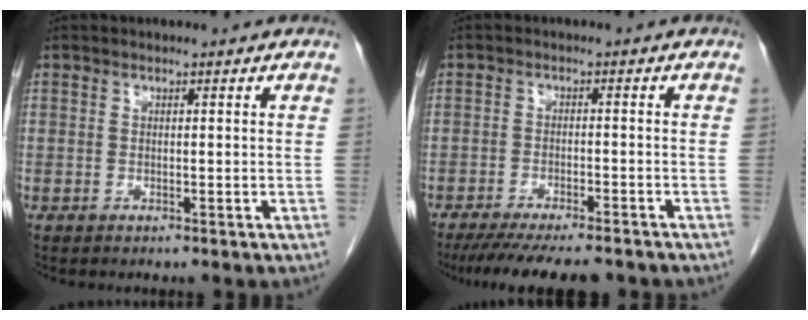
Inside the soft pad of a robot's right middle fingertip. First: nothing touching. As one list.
[{"total": 12.4, "force": [-10.6, 2.1, 6.1], "torque": [-0.094, -0.021, -0.151]}]